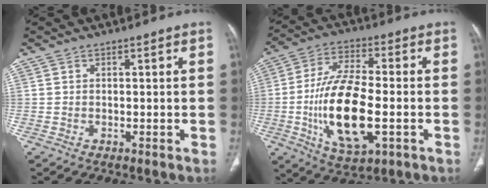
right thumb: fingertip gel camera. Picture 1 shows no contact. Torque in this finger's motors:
{"motor_torque": [5.01, 0.00, 1.91, -0.72, 0.32]}